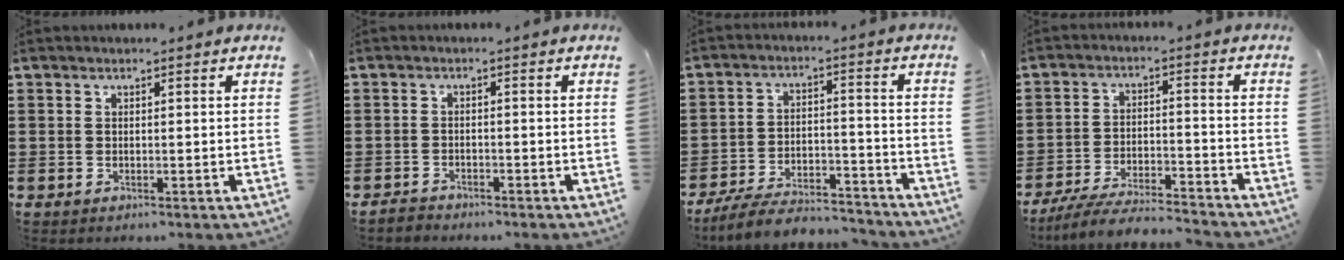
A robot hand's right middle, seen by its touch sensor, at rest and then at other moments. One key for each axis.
{"total": 1.5, "fx": -1.5, "fy": 0.4, "fz": 0.0, "tx": -0.006, "ty": 0.003, "tz": -0.033}
{"total": 7.6, "fx": -7.1, "fy": 1.2, "fz": 2.4, "tx": -0.049, "ty": 0.010, "tz": -0.137}
{"total": 7.1, "fx": -6.6, "fy": 0.6, "fz": 2.5, "tx": -0.053, "ty": -0.002, "tz": -0.128}